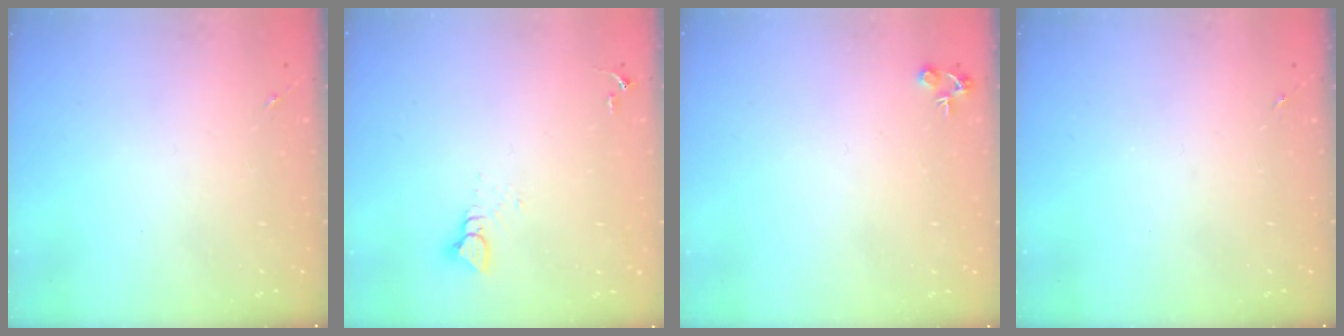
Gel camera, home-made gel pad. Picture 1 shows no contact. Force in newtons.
{"total": 3.9, "press": 3.9, "slide": 0.4}
{"total": 4.7, "press": 4.7, "slide": 0.2}
{"total": 0.0}